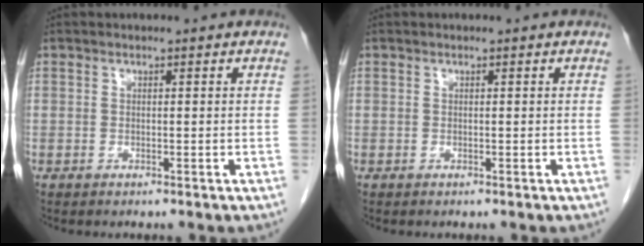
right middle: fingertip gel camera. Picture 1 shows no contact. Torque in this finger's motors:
{"motor_torque": [-0.32, 0.15, 0.00, -0.01]}